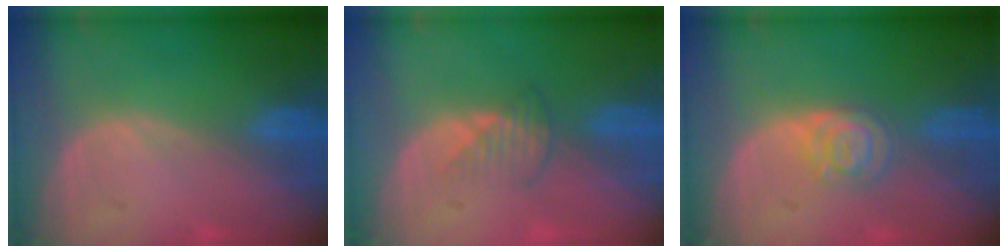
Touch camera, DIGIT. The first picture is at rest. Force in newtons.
{"total": 2.5, "press": 2.5, "slide": 0.3}
{"total": 4.4, "press": 3.9, "slide": 1.9}